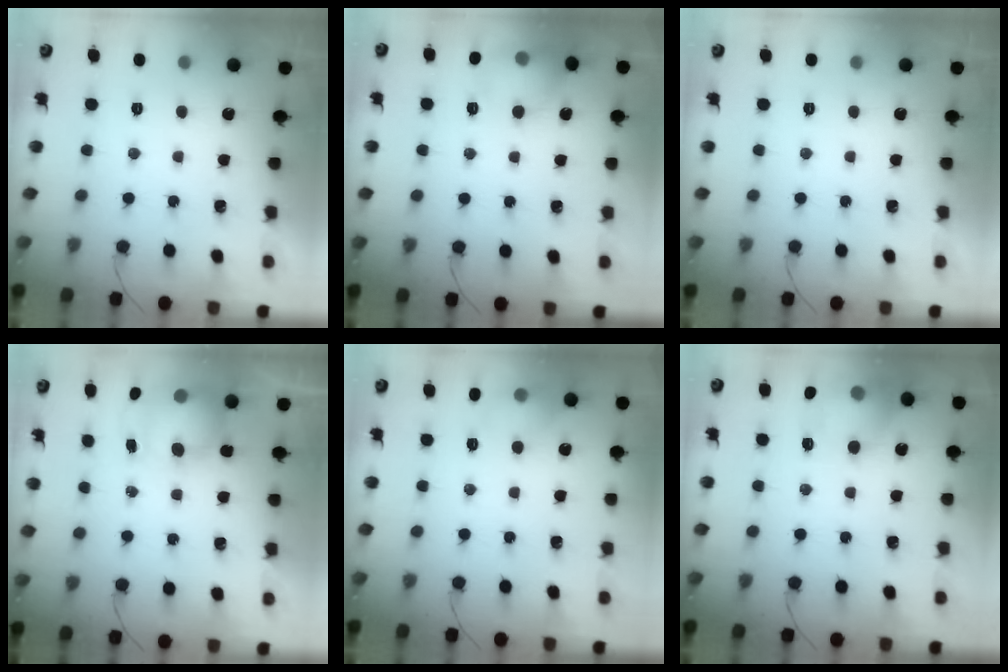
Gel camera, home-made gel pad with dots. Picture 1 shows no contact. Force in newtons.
{"total": 10.2, "press": 10.0, "slide": 2.0}
{"total": 0.0}
{"total": 8.0, "press": 7.8, "slide": 1.5}
{"total": 7.3, "press": 7.2, "slide": 1.1}
{"total": 13.7, "press": 13.7, "slide": 1.2}